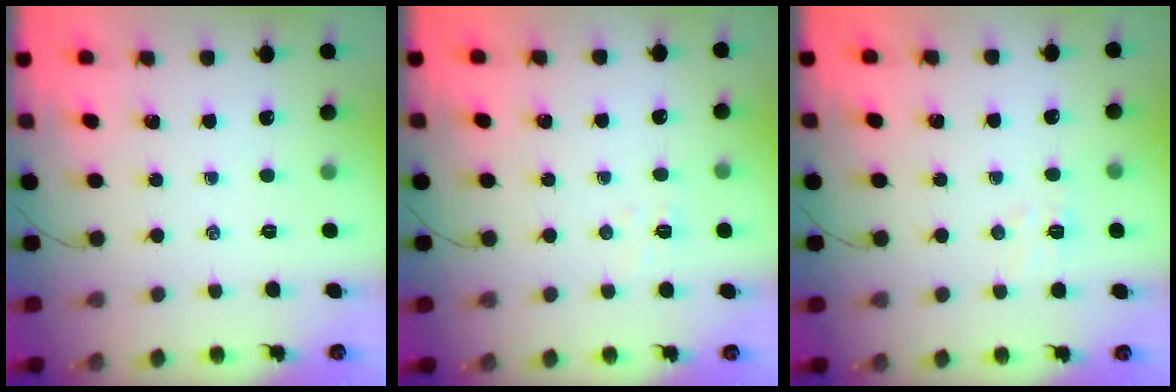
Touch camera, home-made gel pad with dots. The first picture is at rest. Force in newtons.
{"total": 4.8, "press": 4.7, "slide": 0.8}
{"total": 5.4, "press": 5.3, "slide": 0.8}